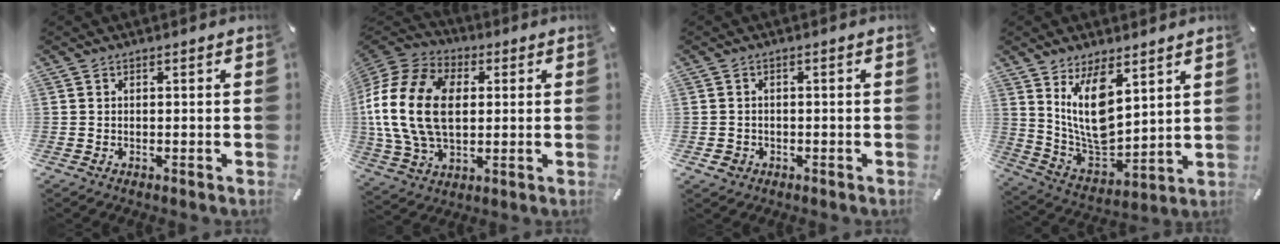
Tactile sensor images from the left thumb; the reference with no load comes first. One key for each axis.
{"total": 20.6, "fx": 1.0, "fy": 14.4, "fz": 14.7, "tx": -0.326, "ty": 0.013, "tz": 0.010}
{"total": 2.0, "fx": -0.9, "fy": 1.7, "fz": 0.5, "tx": -0.008, "ty": 0.005, "tz": -0.020}
{"total": 13.6, "fx": 7.3, "fy": 7.0, "fz": 9.1, "tx": -0.199, "ty": -0.047, "tz": 0.133}